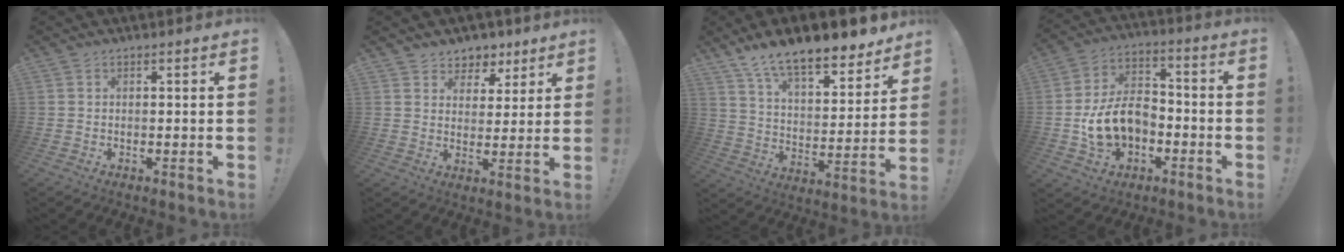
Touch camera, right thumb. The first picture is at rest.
{"total": 6.8, "force": [4.4, 5.2, 0.6], "torque": [-0.005, -0.031, 0.087]}
{"total": 14.8, "force": [12.2, 4.3, 7.2], "torque": [-0.125, -0.095, 0.214]}
{"total": 13.6, "force": [-2.9, 10.2, 8.5], "torque": [-0.152, 0.021, -0.046]}